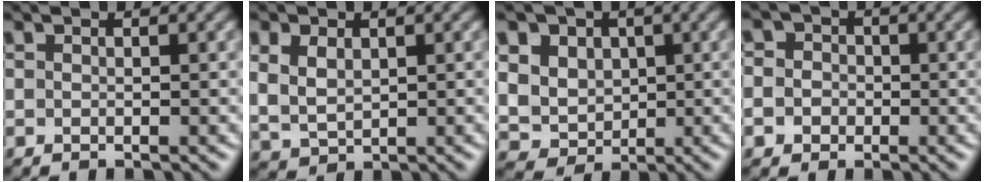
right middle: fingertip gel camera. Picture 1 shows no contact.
{"total": 2.8, "force": [1.2, 2.0, 1.6], "torque": [-0.043, -0.002, 0.029]}
{"total": 7.6, "force": [3.2, 6.3, 3.0], "torque": [-0.070, 0.015, 0.046]}
{"total": 4.7, "force": [0.8, 4.3, 1.7], "torque": [-0.016, 0.035, -0.018]}